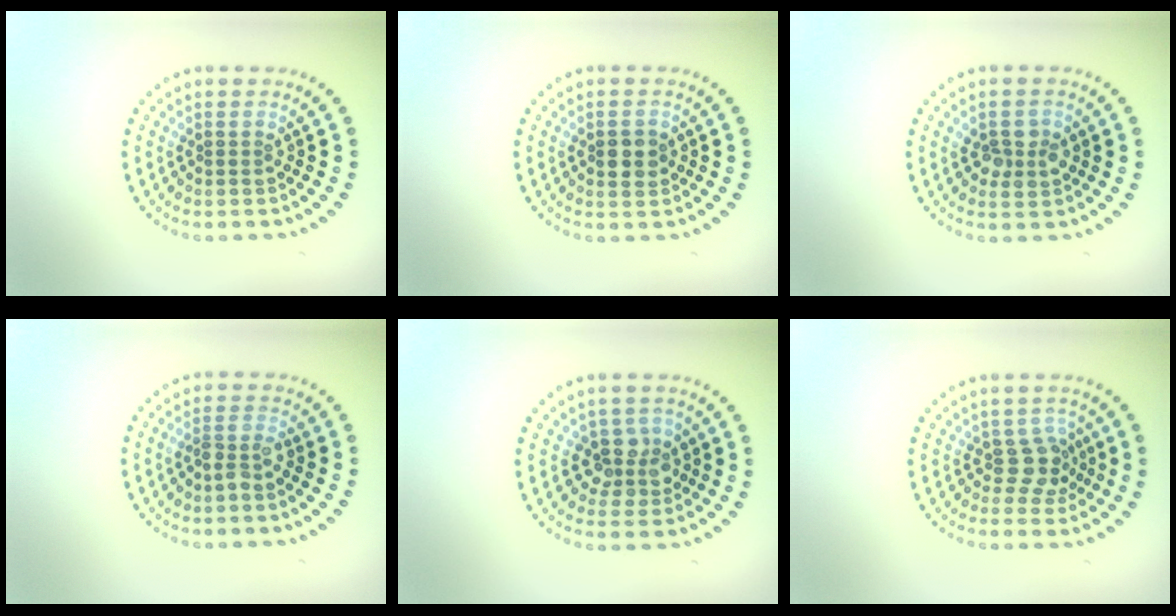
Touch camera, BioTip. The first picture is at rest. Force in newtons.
{"total": 2.1, "press": 2.1, "slide": 0.3}
{"total": 2.6, "press": 2.5, "slide": 0.4}
{"total": 1.8, "press": 1.5, "slide": 0.9}
{"total": 3.0, "press": 2.6, "slide": 1.4}
{"total": 2.6, "press": 2.0, "slide": 1.6}